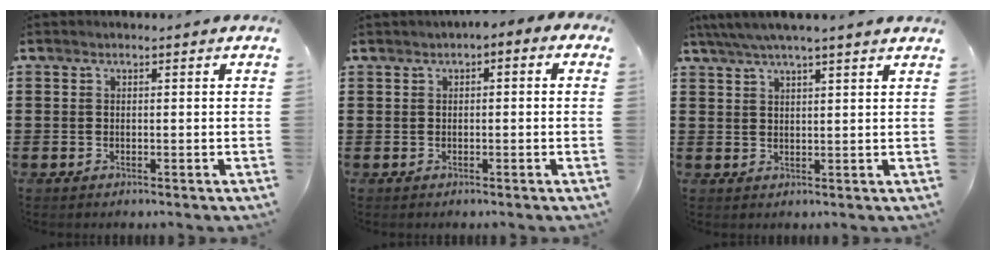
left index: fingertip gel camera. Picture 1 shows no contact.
{"total": 1.2, "force": [-0.3, 0.6, 0.9], "torque": [-0.020, 0.003, -0.007]}
{"total": 3.6, "force": [3.2, 0.1, 1.7], "torque": [-0.042, -0.005, 0.058]}